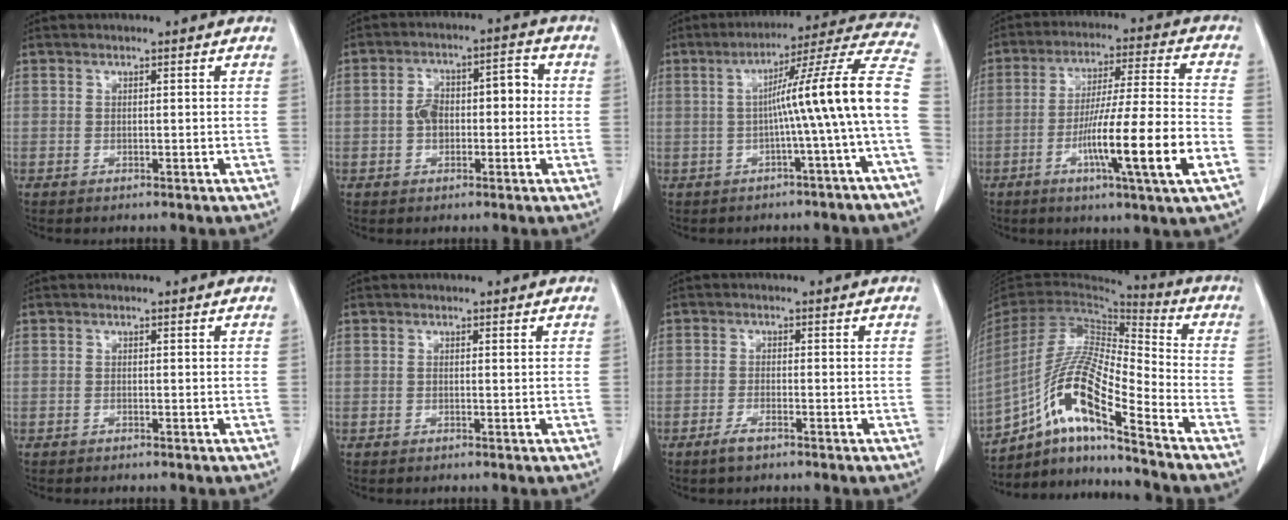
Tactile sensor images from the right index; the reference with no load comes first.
{"total": 6.9, "force": [-0.4, 3.7, 5.9], "torque": [-0.105, 0.045, -0.006]}
{"total": 14.1, "force": [-1.6, -2.3, 13.8], "torque": [-0.176, 0.032, -0.029]}
{"total": 15.8, "force": [-5.4, -0.6, 14.8], "torque": [-0.263, -0.012, -0.090]}
{"total": 0.0}
{"total": 0.0}
{"total": 2.4, "force": [-1.7, 0.5, 1.6], "torque": [-0.036, -0.002, -0.033]}
{"total": 16.0, "force": [-9.5, 1.4, 12.7], "torque": [-0.258, 0.001, -0.174]}